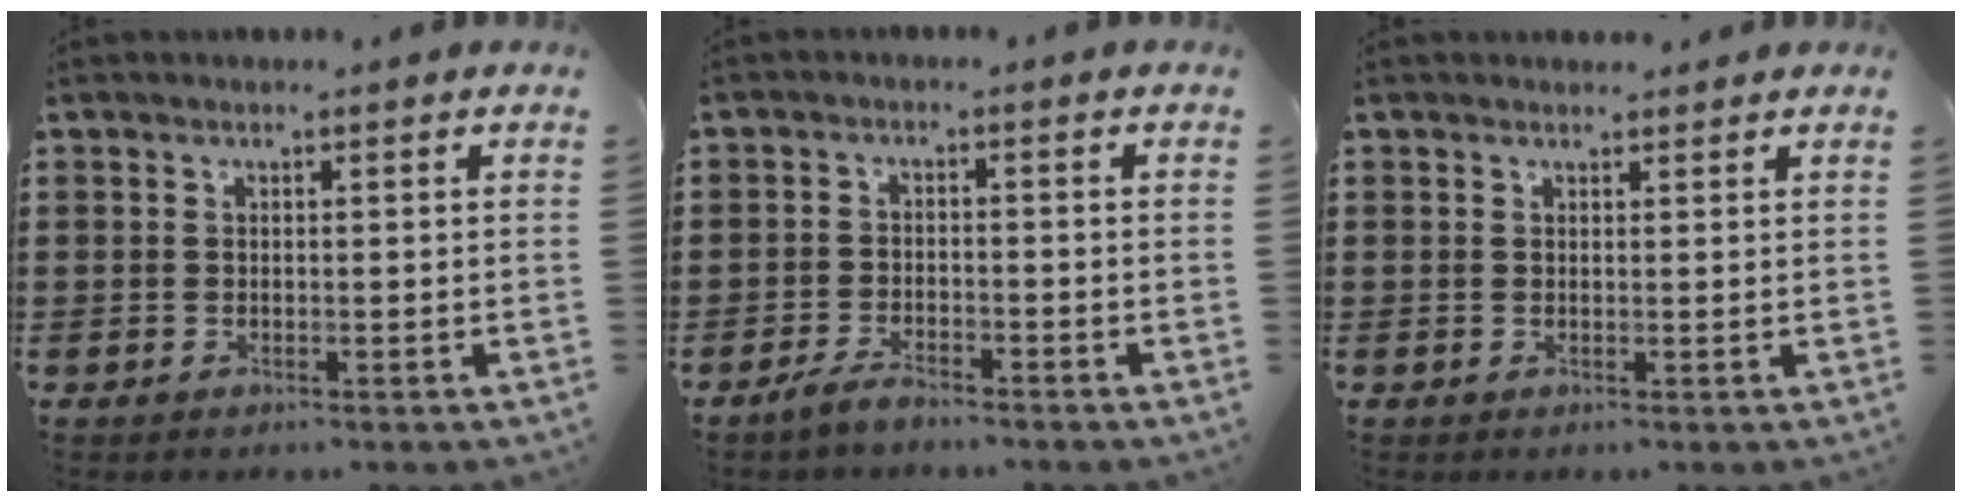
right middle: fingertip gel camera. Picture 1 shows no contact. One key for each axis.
{"total": 2.5, "fx": -2.2, "fy": 0.5, "fz": 1.1, "tx": -0.027, "ty": 0.003, "tz": -0.043}
{"total": 1.0, "fx": 1.0, "fy": 0.2, "fz": 0.0, "tx": 0.007, "ty": -0.002, "tz": 0.017}